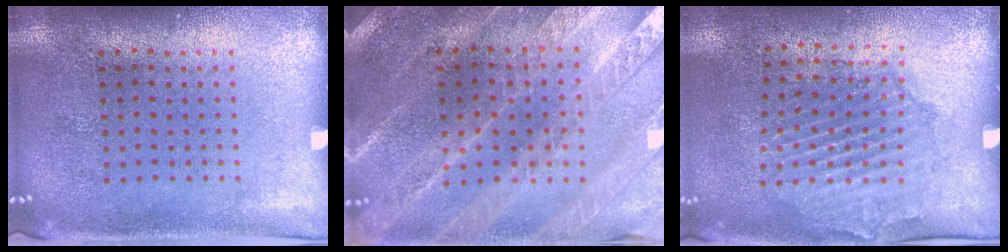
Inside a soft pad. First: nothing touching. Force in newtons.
{"total": 2.4, "press": 2.4, "slide": 0.4}
{"total": 1.6, "press": 1.4, "slide": 0.7}